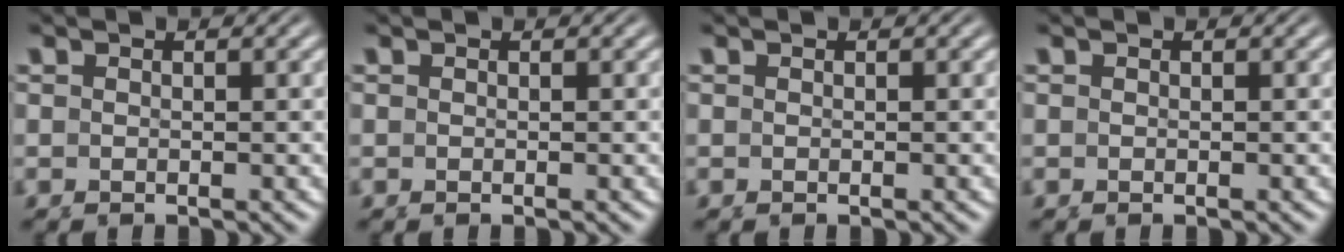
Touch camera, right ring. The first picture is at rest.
{"total": 0.0}
{"total": 0.0}
{"total": 0.0}